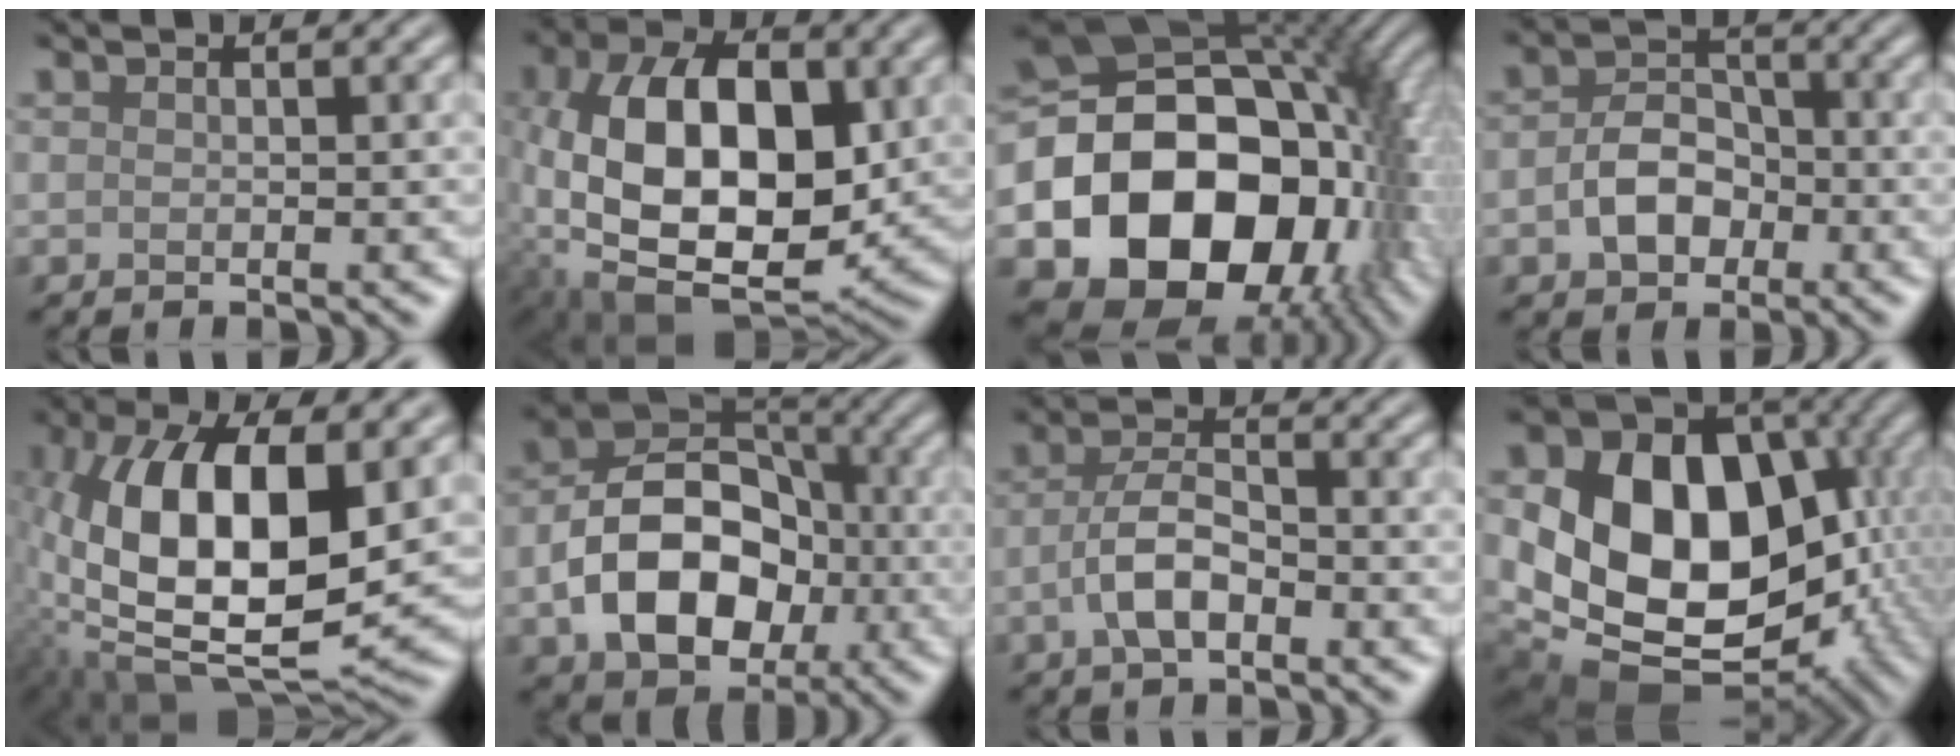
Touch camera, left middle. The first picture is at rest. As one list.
[{"total": 14.1, "force": [0.4, 8.3, 11.4], "torque": [-0.208, 0.000, 0.007]}, {"total": 20.7, "force": [-4.3, 15.0, 13.6], "torque": [-0.251, -0.034, -0.053]}, {"total": 4.4, "force": [-1.3, 3.3, 2.7], "torque": [-0.046, 0.003, -0.026]}, {"total": 14.4, "force": [0.0, 6.4, 12.9], "torque": [-0.234, -0.004, -0.006]}, {"total": 10.8, "force": [-2.4, 7.7, 7.1], "torque": [-0.127, 0.000, -0.043]}, {"total": 4.1, "force": [-1.5, 2.0, 3.3], "torque": [-0.064, 0.005, -0.035]}, {"total": 18.0, "force": [-0.9, 13.4, 12.0], "torque": [-0.186, -0.019, 0.003]}]